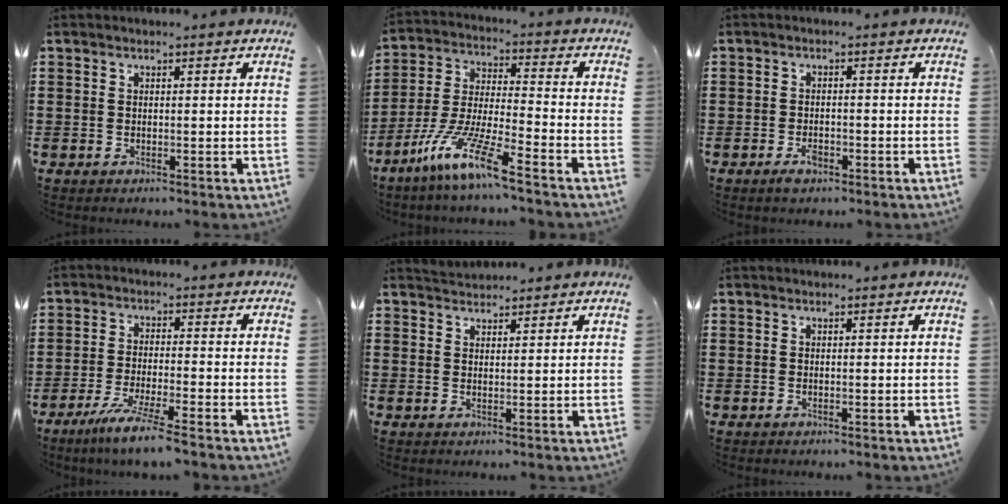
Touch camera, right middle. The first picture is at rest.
{"total": 11.2, "force": [-8.5, -0.1, 7.3], "torque": [-0.163, -0.013, -0.171]}
{"total": 2.0, "force": [-1.3, 0.8, 1.3], "torque": [-0.034, -0.003, -0.027]}
{"total": 6.0, "force": [-4.9, -0.7, 3.4], "torque": [-0.071, -0.022, -0.091]}
{"total": 1.9, "force": [1.9, 0.2, -0.2], "torque": [-0.002, 0.002, 0.038]}
{"total": 0.0}